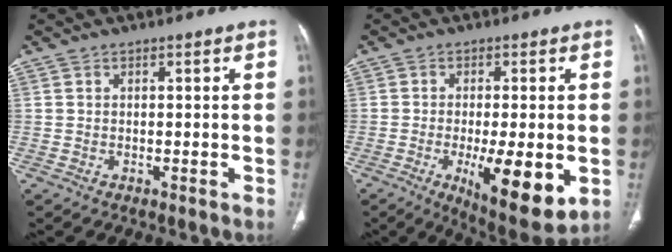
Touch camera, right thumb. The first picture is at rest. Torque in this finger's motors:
{"motor_torque": [1.12, 2.58, 0.02, -0.03, 0.33]}